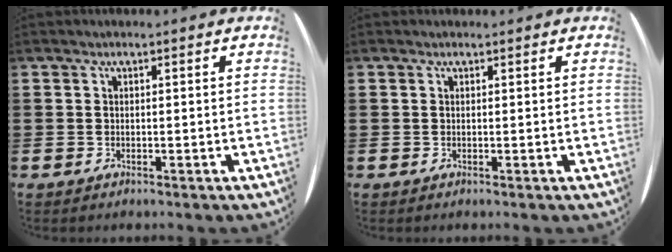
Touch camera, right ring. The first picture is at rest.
{"total": 0.0}